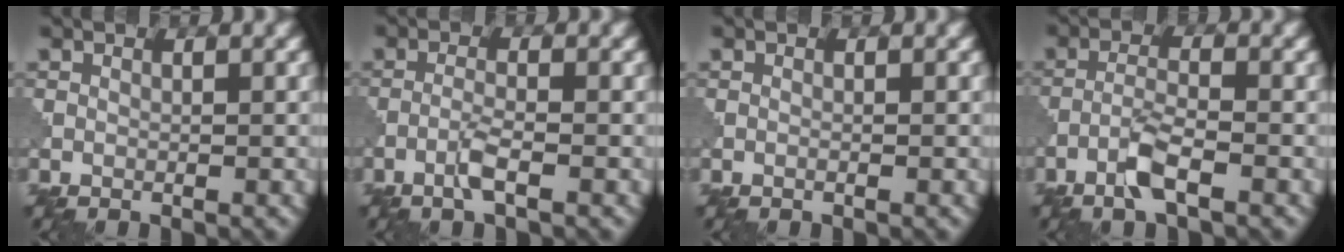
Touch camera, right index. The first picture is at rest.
{"total": 2.0, "force": [-1.1, 0.2, 1.7], "torque": [-0.036, 0.005, -0.026]}
{"total": 0.0}
{"total": 3.0, "force": [-1.8, 0.5, 2.4], "torque": [-0.051, 0.005, -0.042]}